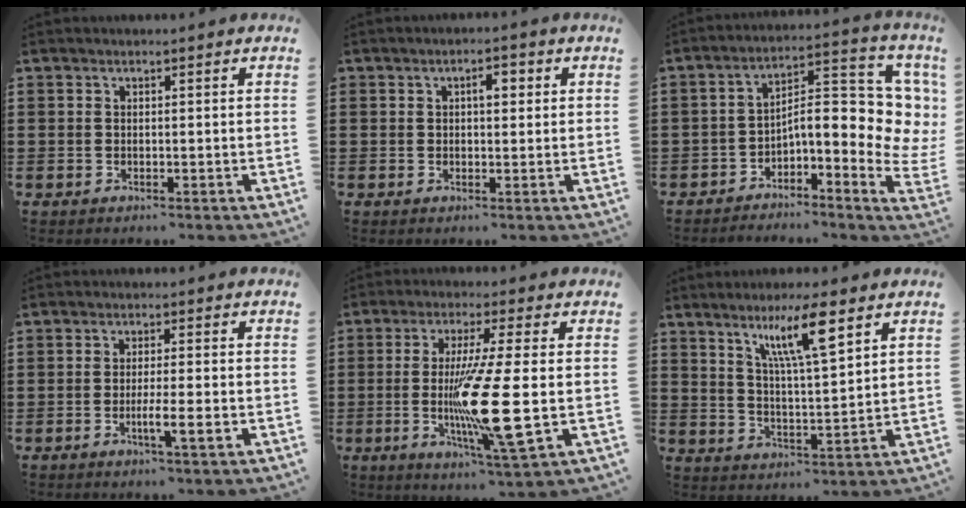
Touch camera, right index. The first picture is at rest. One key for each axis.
{"total": 2.6, "fx": 0.7, "fy": 1.3, "fz": 2.2, "tx": -0.028, "ty": 0.003, "tz": 0.006}
{"total": 8.1, "fx": 0.1, "fy": 2.9, "fz": 7.5, "tx": -0.114, "ty": -0.034, "tz": -0.011}
{"total": 4.5, "fx": -1.5, "fy": 0.2, "fz": 4.3, "tx": -0.070, "ty": -0.009, "tz": -0.026}
{"total": 14.7, "fx": -1.6, "fy": 1.2, "fz": 14.5, "tx": -0.278, "ty": -0.022, "tz": -0.035}
{"total": 9.1, "fx": 5.1, "fy": 1.1, "fz": 7.4, "tx": -0.142, "ty": -0.002, "tz": 0.081}